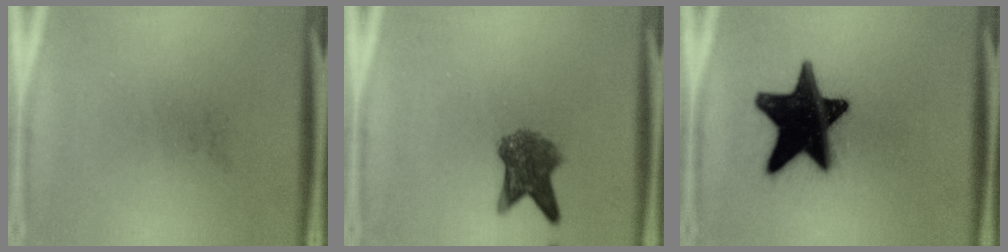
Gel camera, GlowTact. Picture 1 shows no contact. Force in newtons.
{"total": 5.7}
{"total": 19.9}